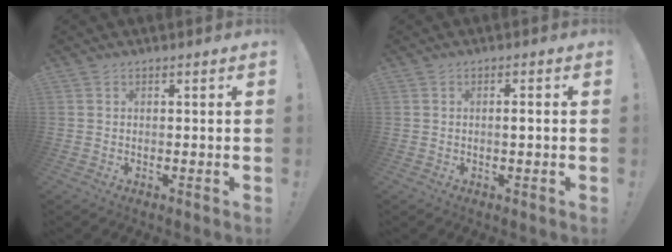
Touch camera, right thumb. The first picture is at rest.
{"total": 1.6, "force": [-0.3, 0.1, 1.5], "torque": [-0.020, -0.001, -0.008]}